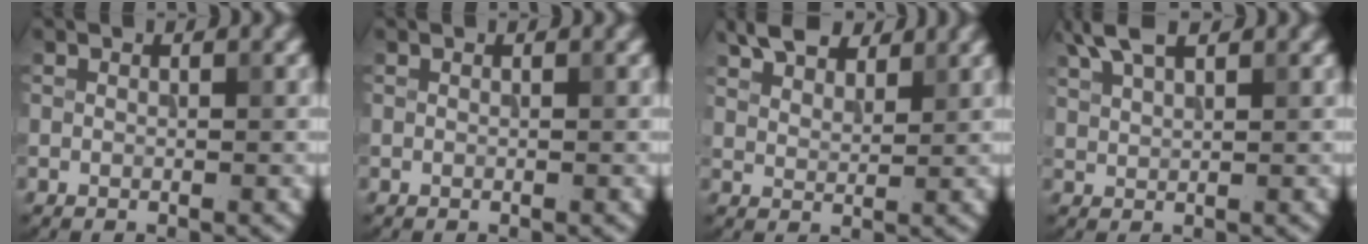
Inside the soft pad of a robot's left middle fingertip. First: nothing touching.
{"total": 0.0}
{"total": 4.5, "force": [3.5, 1.9, 2.0], "torque": [-0.041, 0.012, 0.064]}
{"total": 3.9, "force": [2.7, 1.3, 2.4], "torque": [-0.055, 0.012, 0.054]}